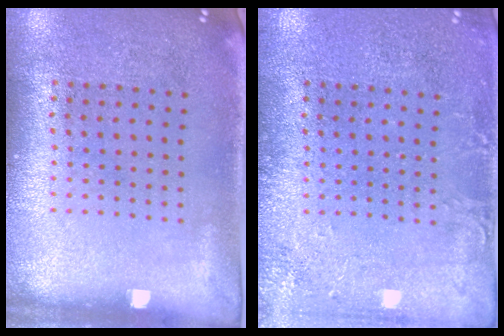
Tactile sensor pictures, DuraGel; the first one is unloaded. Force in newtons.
{"total": 2.1, "press": 2.1, "slide": 0.1}